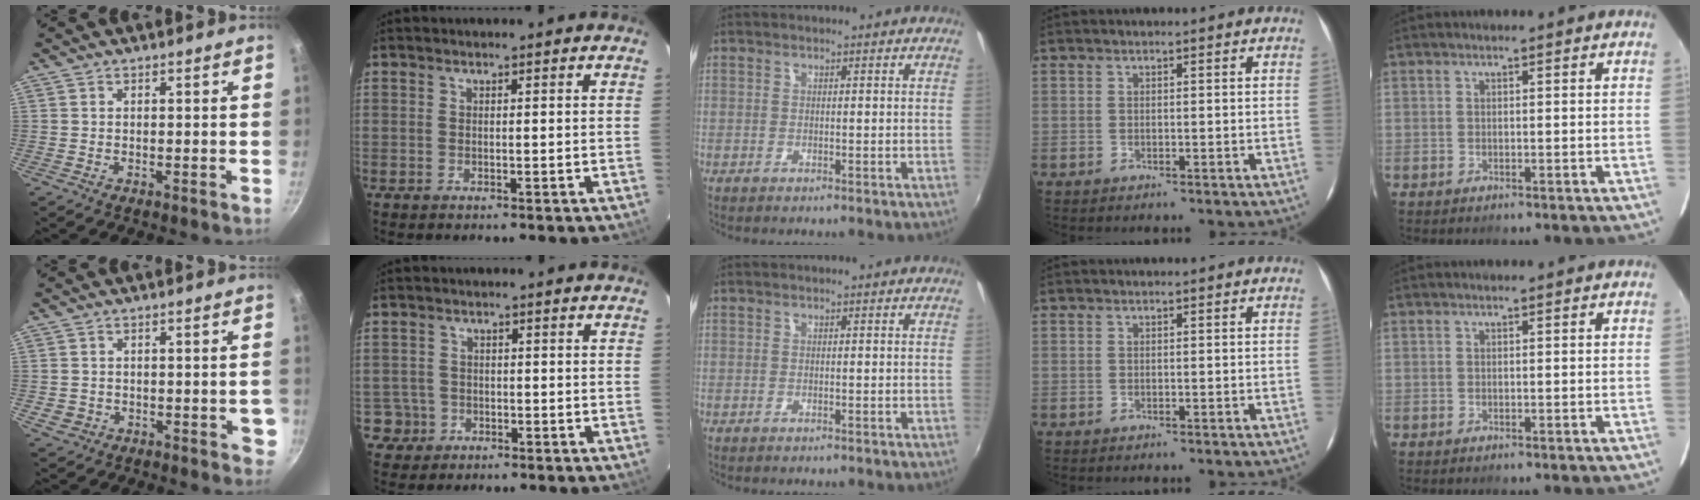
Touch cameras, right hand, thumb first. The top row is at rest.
{"thumb": {"total": 5.4, "force": [-1.4, 3.9, 3.5], "torque": [-0.029, 0.012, -0.014]}, "index": {"total": 4.0, "force": [-1.3, 3.7, -0.1], "torque": [-0.003, 0.021, -0.021]}}